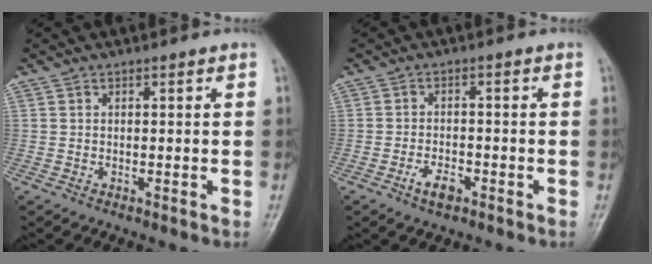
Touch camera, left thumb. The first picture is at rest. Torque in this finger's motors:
{"motor_torque": [-0.59, 0.57, 0.43, 0.23, 0.01]}